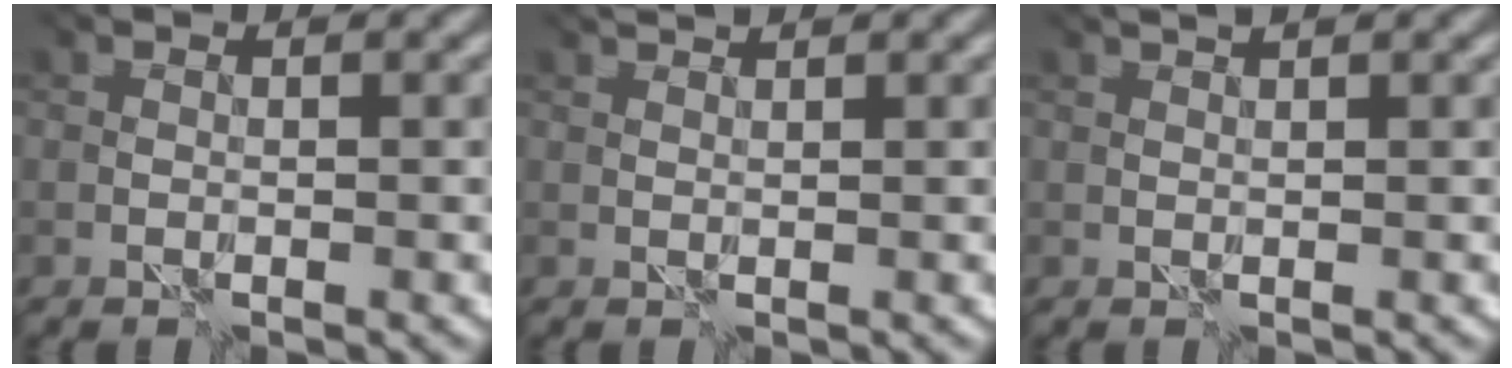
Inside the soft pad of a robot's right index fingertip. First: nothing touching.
{"total": 2.8, "force": [2.7, 0.1, 0.8], "torque": [-0.016, 0.009, 0.038]}
{"total": 1.6, "force": [1.5, -0.6, 0.2], "torque": [-0.007, 0.001, 0.029]}